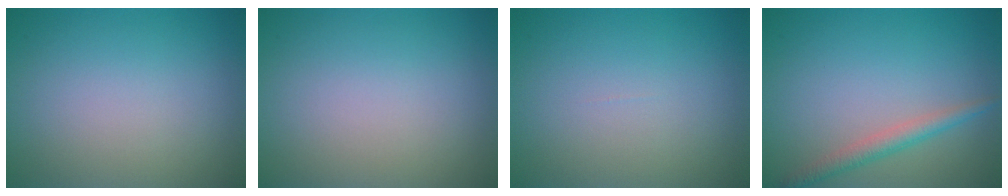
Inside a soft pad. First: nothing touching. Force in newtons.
{"total": 0.0}
{"total": 0.0}
{"total": 2.2, "press": 2.2, "slide": 0.1}